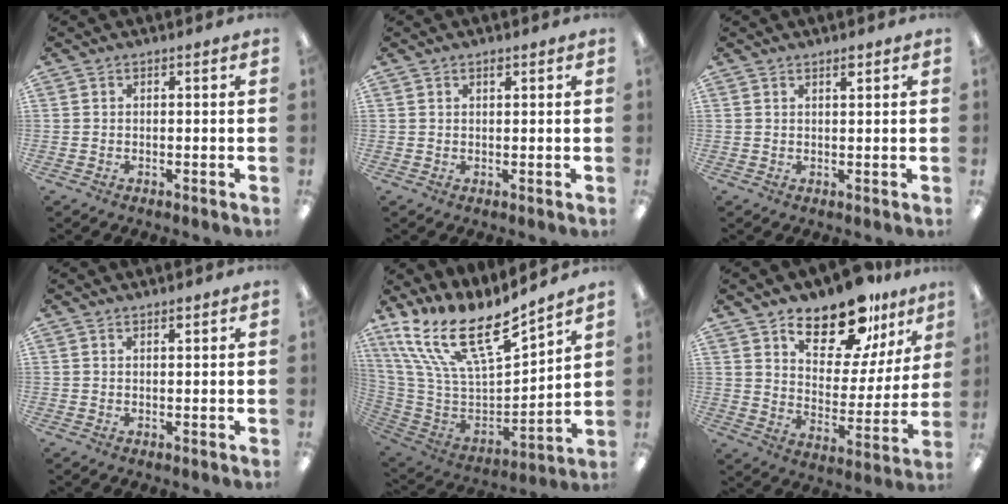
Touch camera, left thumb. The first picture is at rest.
{"total": 1.2, "force": [0.9, 0.5, 0.7], "torque": [-0.007, -0.003, 0.015]}
{"total": 1.8, "force": [1.4, 0.3, 1.1], "torque": [-0.016, -0.002, 0.023]}
{"total": 1.3, "force": [1.1, 0.2, 0.6], "torque": [-0.015, -0.001, 0.020]}
{"total": 20.0, "force": [13.8, 7.0, 12.6], "torque": [-0.240, -0.100, 0.246]}
{"total": 17.3, "force": [13.1, 7.0, 8.8], "torque": [-0.139, -0.082, 0.222]}